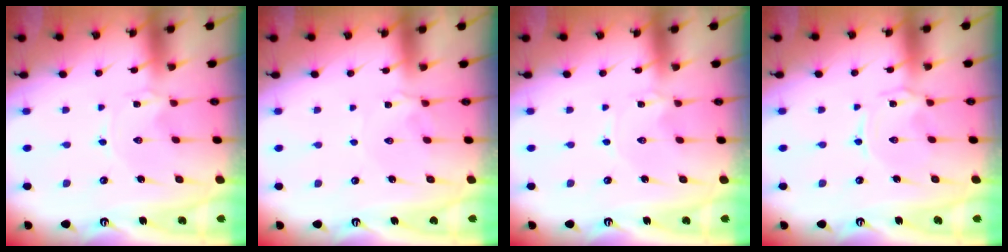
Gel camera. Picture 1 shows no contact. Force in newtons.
{"total": 2.2, "press": 2.1, "slide": 0.4}
{"total": 0.0}
{"total": 0.7, "press": 0.6, "slide": 0.2}